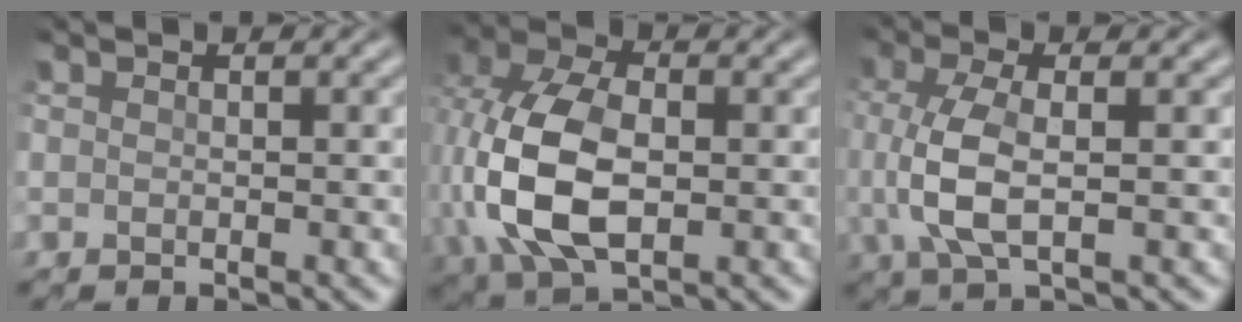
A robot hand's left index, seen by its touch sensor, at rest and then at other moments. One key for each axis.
{"total": 10.6, "fx": -1.0, "fy": 6.5, "fz": 8.3, "tx": -0.216, "ty": -0.001, "tz": -0.019}
{"total": 4.7, "fx": -0.1, "fy": 1.6, "fz": 4.4, "tx": -0.118, "ty": 0.000, "tz": 0.000}